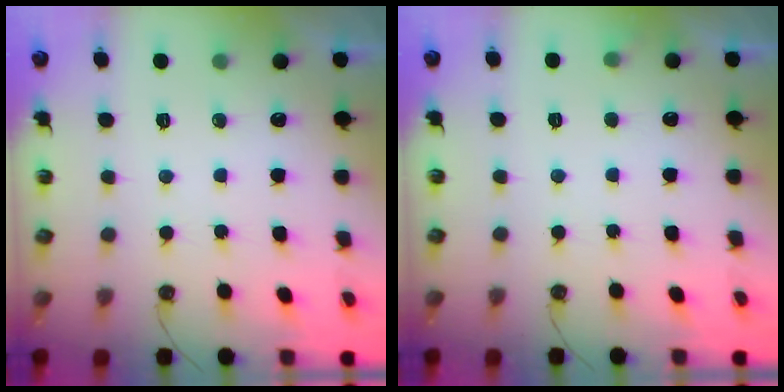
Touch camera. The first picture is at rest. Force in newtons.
{"total": 2.6, "press": 2.6, "slide": 0.4}